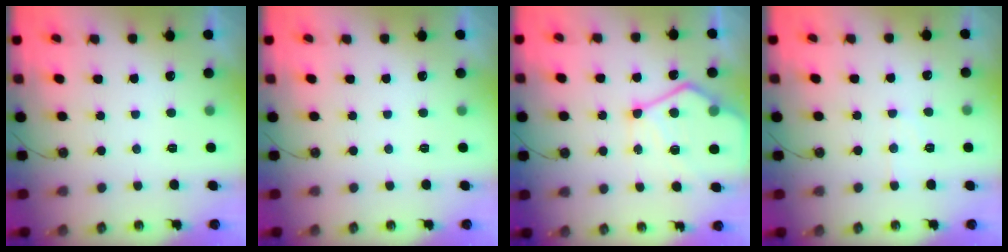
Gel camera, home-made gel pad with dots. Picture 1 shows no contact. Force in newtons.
{"total": 0.0}
{"total": 15.2, "press": 15.2, "slide": 1.3}
{"total": 5.3, "press": 5.3, "slide": 0.8}